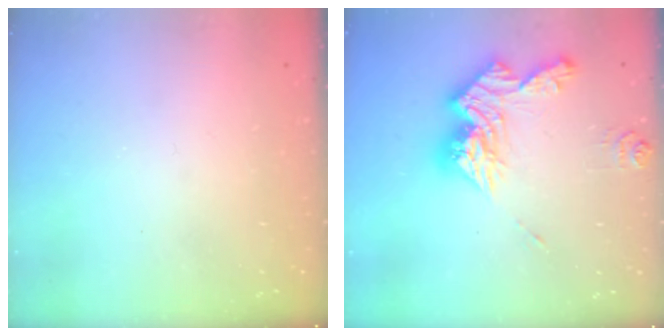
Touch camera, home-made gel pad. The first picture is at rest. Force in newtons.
{"total": 15.1, "press": 15.0, "slide": 1.5}